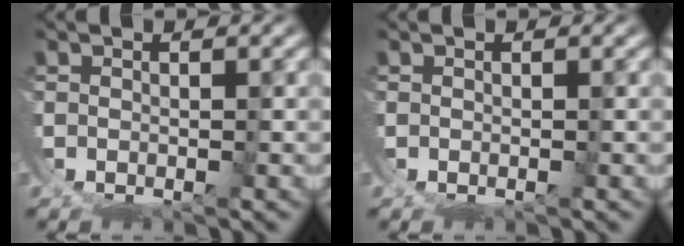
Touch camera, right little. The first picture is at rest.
{"total": 0.0}